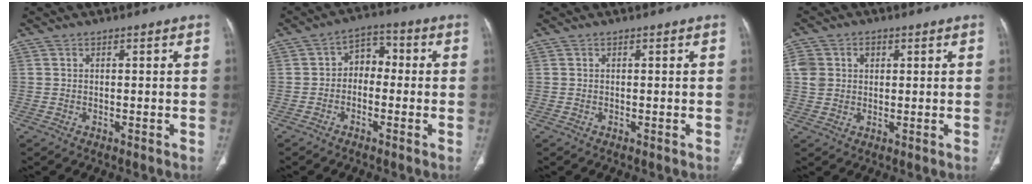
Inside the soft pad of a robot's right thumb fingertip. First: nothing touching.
{"total": 5.6, "force": [-0.8, 4.2, 3.6], "torque": [-0.031, 0.031, -0.031]}
{"total": 0.0}
{"total": 5.7, "force": [1.4, 4.9, 2.5], "torque": [-0.036, 0.003, 0.030]}